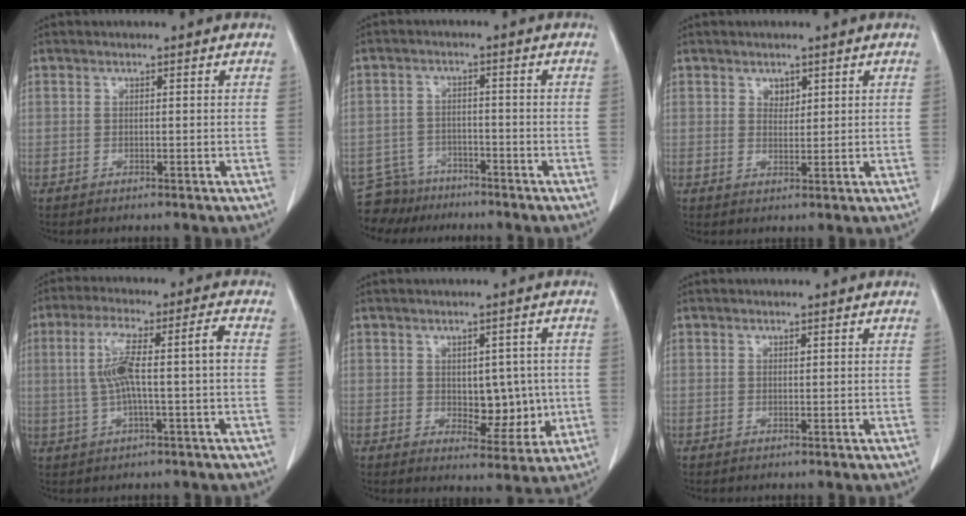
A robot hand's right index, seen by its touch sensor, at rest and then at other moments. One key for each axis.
{"total": 5.9, "fx": -4.9, "fy": 3.1, "fz": -0.7, "tx": 0.015, "ty": 0.008, "tz": -0.085}
{"total": 1.7, "fx": 1.1, "fy": 1.1, "fz": 0.7, "tx": -0.009, "ty": -0.003, "tz": 0.020}
{"total": 9.1, "fx": 0.2, "fy": 0.9, "fz": 9.1, "tx": -0.180, "ty": 0.030, "tz": 0.006}
{"total": 6.9, "fx": -0.2, "fy": 3.9, "fz": 5.7, "tx": -0.064, "ty": 0.003, "tz": 0.010}
{"total": 0.0}